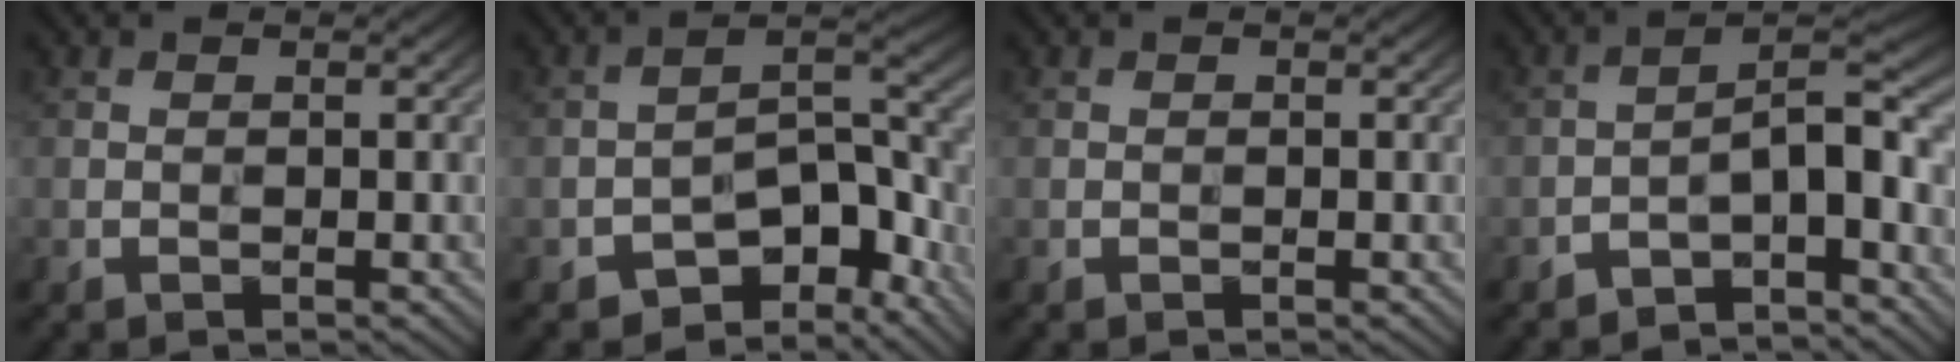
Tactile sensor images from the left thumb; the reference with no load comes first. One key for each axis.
{"total": 8.9, "fx": -5.5, "fy": 4.3, "fz": 5.4, "tx": -0.066, "ty": -0.001, "tz": -0.103}
{"total": 0.0}
{"total": 6.2, "fx": -3.8, "fy": 1.8, "fz": 4.5, "tx": -0.061, "ty": 0.016, "tz": -0.071}